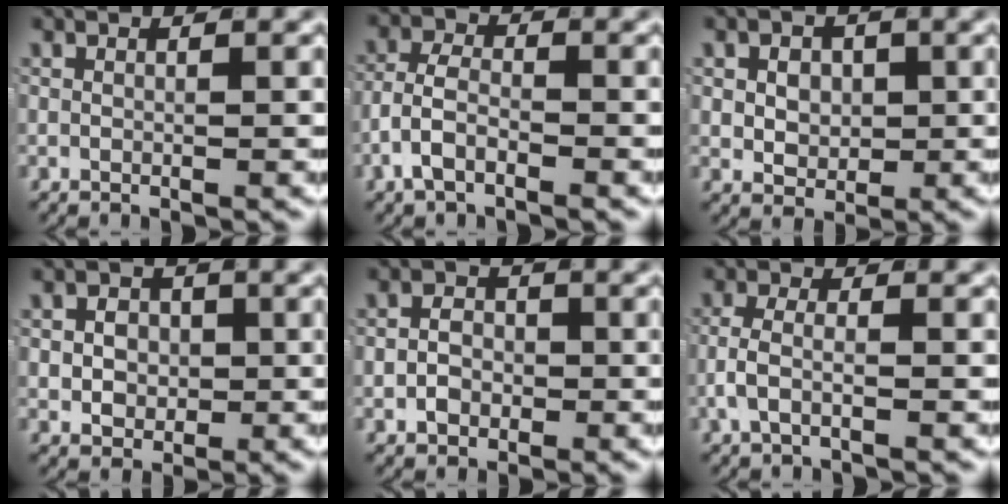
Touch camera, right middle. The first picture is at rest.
{"total": 3.2, "force": [-1.6, 1.7, 2.2], "torque": [-0.037, 0.000, -0.034]}
{"total": 3.1, "force": [0.1, 2.6, 1.8], "torque": [-0.028, -0.019, 0.013]}
{"total": 3.1, "force": [-0.2, 2.6, 1.6], "torque": [-0.018, -0.010, 0.003]}
{"total": 2.1, "force": [-0.8, 1.7, 1.1], "torque": [-0.006, -0.001, -0.014]}
{"total": 2.4, "force": [-1.0, 0.9, 2.0], "torque": [-0.043, 0.000, -0.017]}